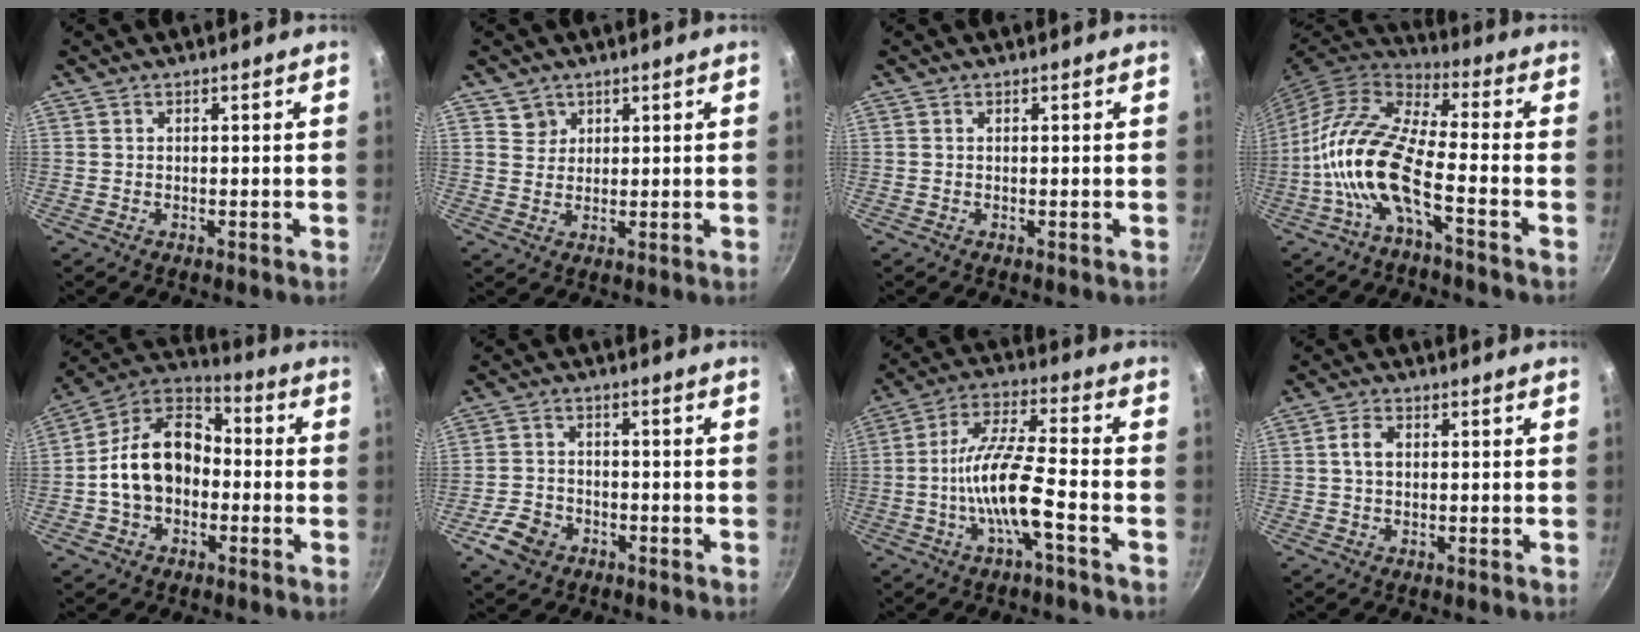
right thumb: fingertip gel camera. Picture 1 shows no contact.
{"total": 3.0, "force": [1.7, 2.5, 0.3], "torque": [0.019, 0.001, 0.030]}
{"total": 0.0}
{"total": 14.7, "force": [-4.9, 4.8, 13.0], "torque": [-0.256, 0.045, -0.110]}
{"total": 16.0, "force": [-2.0, 11.6, 10.9], "torque": [-0.156, 0.049, -0.053]}
{"total": 6.5, "force": [-3.3, 4.8, 3.0], "torque": [-0.051, 0.026, -0.062]}
{"total": 11.9, "force": [-4.0, 2.3, 11.0], "torque": [-0.211, 0.038, -0.084]}
{"total": 3.4, "force": [0.4, 2.2, 2.5], "torque": [-0.044, 0.008, 0.005]}